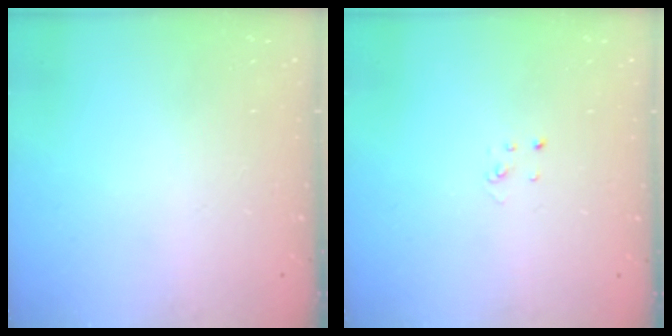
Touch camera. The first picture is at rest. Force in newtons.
{"total": 2.0, "press": 2.0, "slide": 0.1}